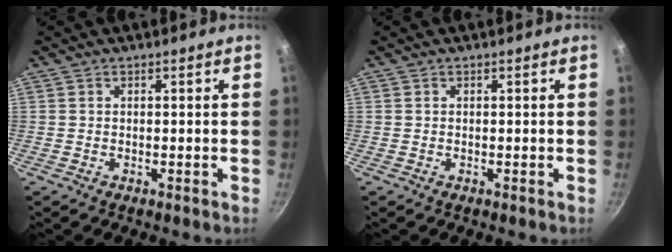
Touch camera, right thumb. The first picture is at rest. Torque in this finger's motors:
{"motor_torque": [0.00, 0.00, -0.03, 0.04, 0.00]}